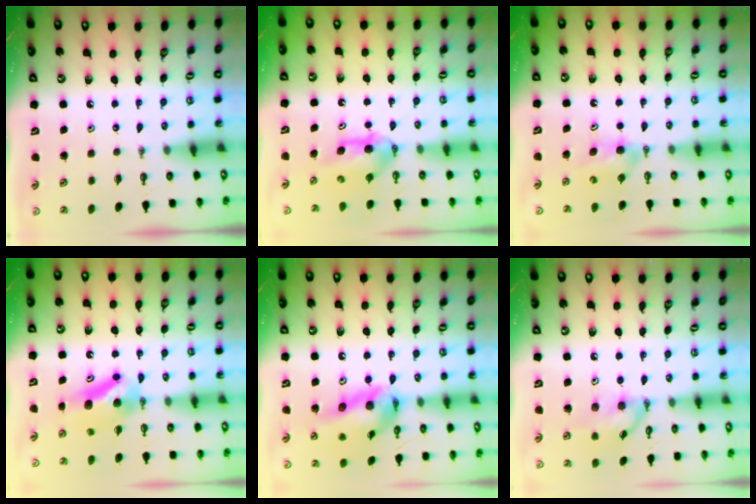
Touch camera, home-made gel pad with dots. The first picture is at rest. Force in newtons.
{"total": 5.4, "press": 5.3, "slide": 1.1}
{"total": 3.0, "press": 2.9, "slide": 0.8}
{"total": 7.5, "press": 7.0, "slide": 2.8}
{"total": 15.2, "press": 15.1, "slide": 1.7}
{"total": 11.4, "press": 11.4, "slide": 0.3}